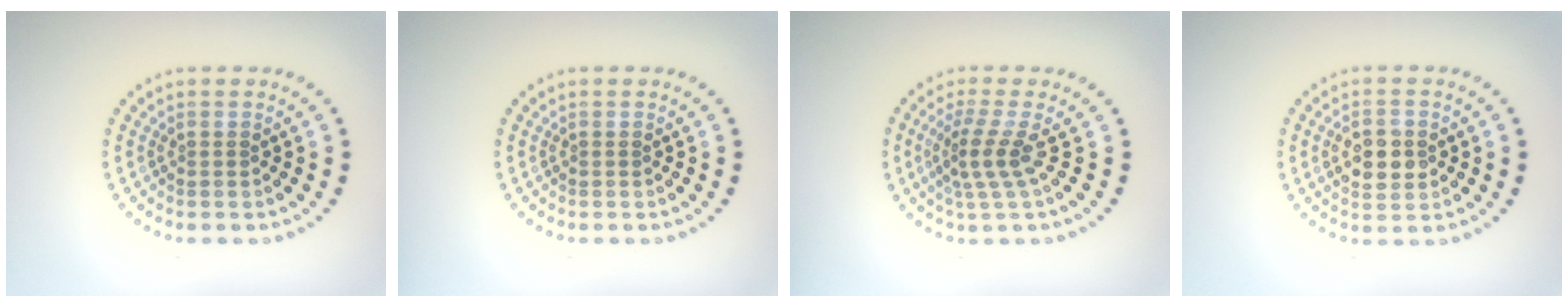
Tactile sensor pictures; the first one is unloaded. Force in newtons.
{"total": 0.0}
{"total": 2.8, "press": 1.9, "slide": 2.1}
{"total": 3.6, "press": 3.6, "slide": 0.1}